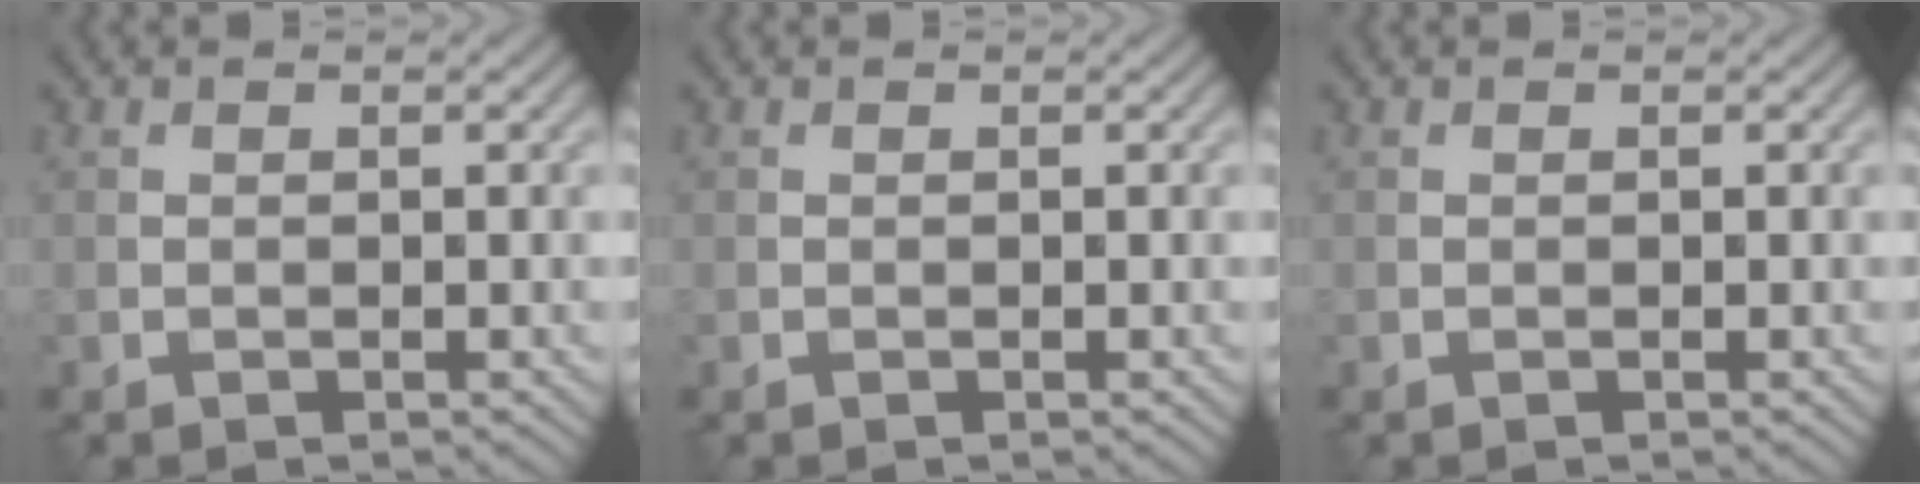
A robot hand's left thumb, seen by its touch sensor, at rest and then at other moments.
{"total": 0.0}
{"total": 0.0}